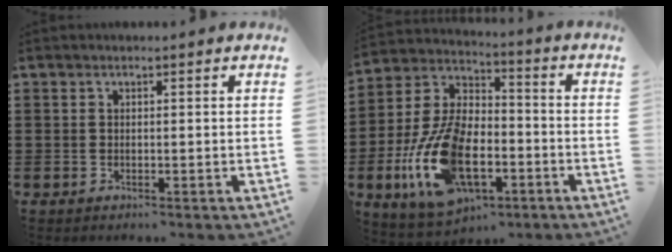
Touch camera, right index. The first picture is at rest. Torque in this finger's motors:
{"motor_torque": [2.14, 0.00, 1.05, 0.21]}